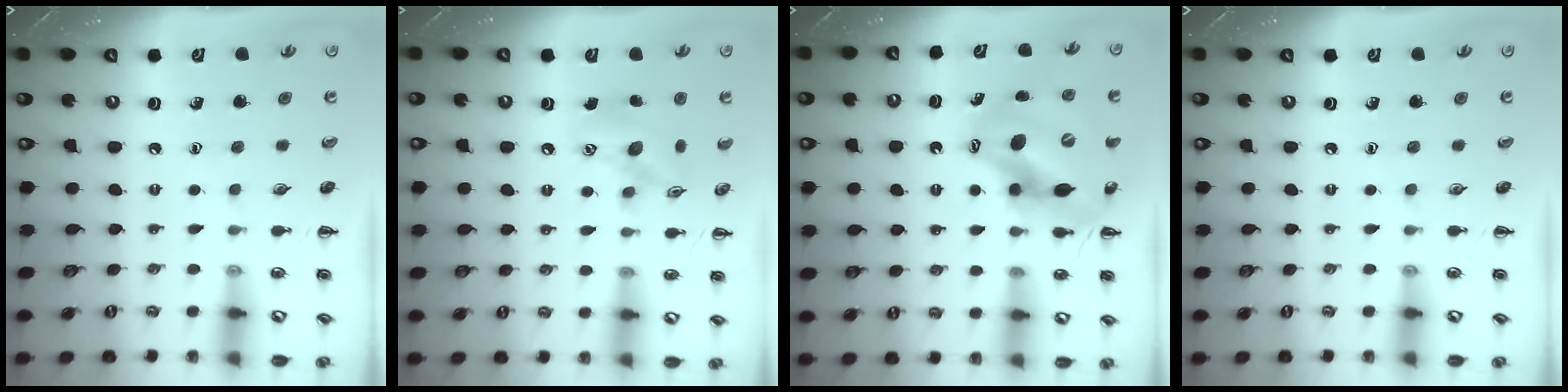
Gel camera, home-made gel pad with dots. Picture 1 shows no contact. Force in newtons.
{"total": 13.2, "press": 13.0, "slide": 2.0}
{"total": 13.6, "press": 13.1, "slide": 3.6}
{"total": 0.0}